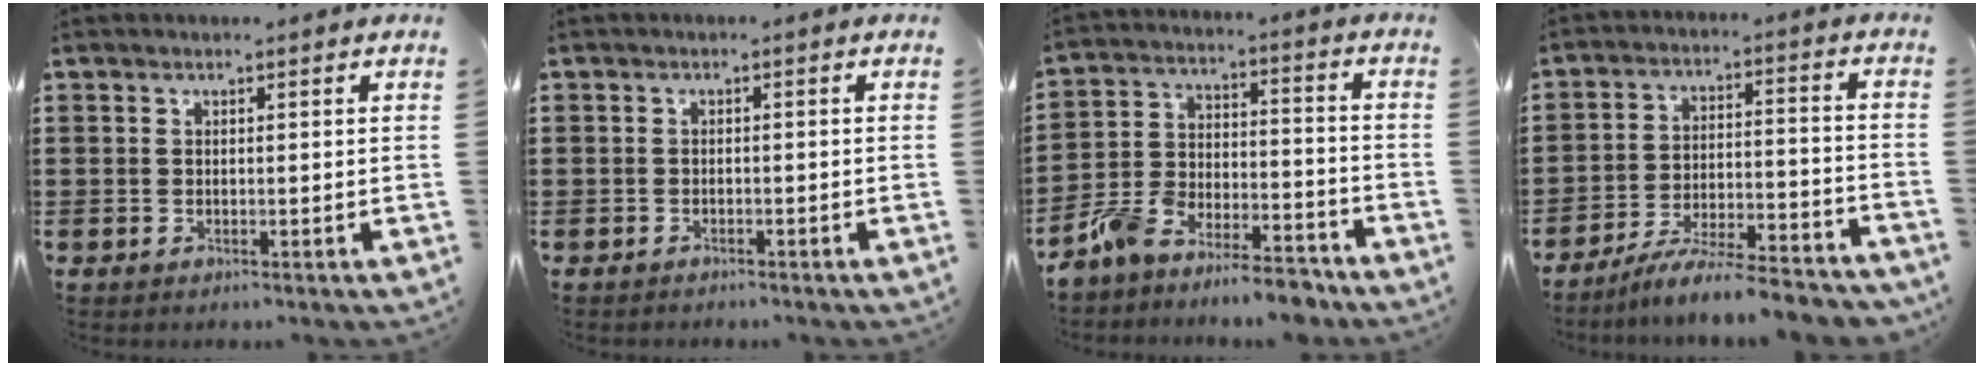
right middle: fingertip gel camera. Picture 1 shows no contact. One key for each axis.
{"total": 0.9, "fx": -0.8, "fy": 0.3, "fz": -0.2, "tx": 0.002, "ty": 0.004, "tz": -0.020}
{"total": 8.2, "fx": -8.0, "fy": 0.8, "fz": 1.7, "tx": -0.040, "ty": 0.013, "tz": -0.161}
{"total": 7.5, "fx": -7.1, "fy": -0.1, "fz": 2.4, "tx": -0.040, "ty": 0.000, "tz": -0.137}